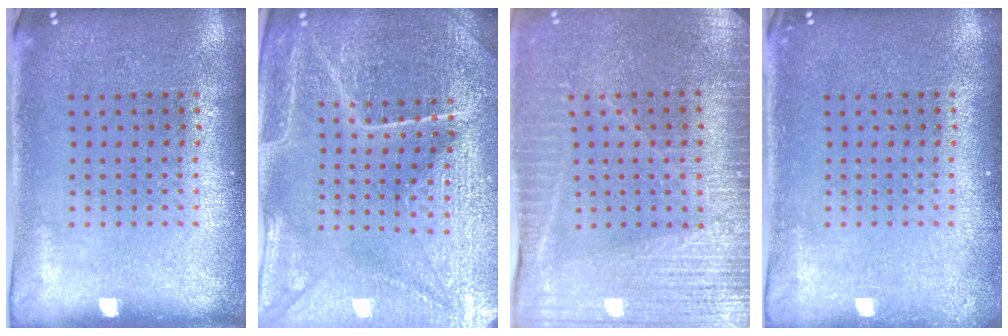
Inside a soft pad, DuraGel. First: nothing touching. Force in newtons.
{"total": 4.7, "press": 4.5, "slide": 1.4}
{"total": 3.5, "press": 3.3, "slide": 1.3}
{"total": 0.6, "press": 0.6, "slide": 0.1}